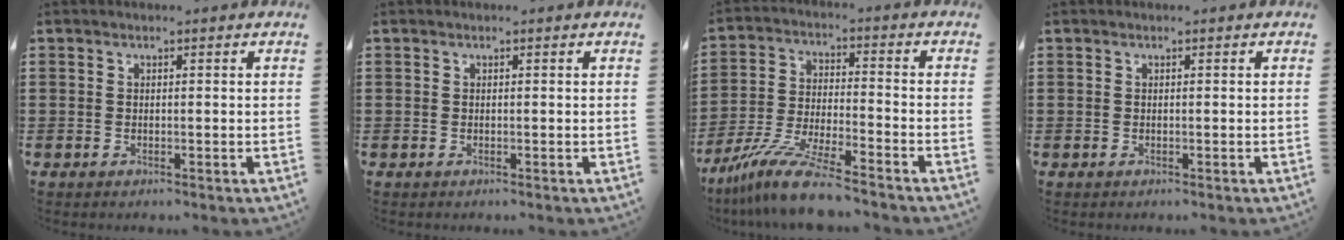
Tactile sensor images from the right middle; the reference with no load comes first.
{"total": 0.0}
{"total": 10.5, "force": [-8.9, 0.3, 5.6], "torque": [-0.116, 0.001, -0.176]}
{"total": 0.0}